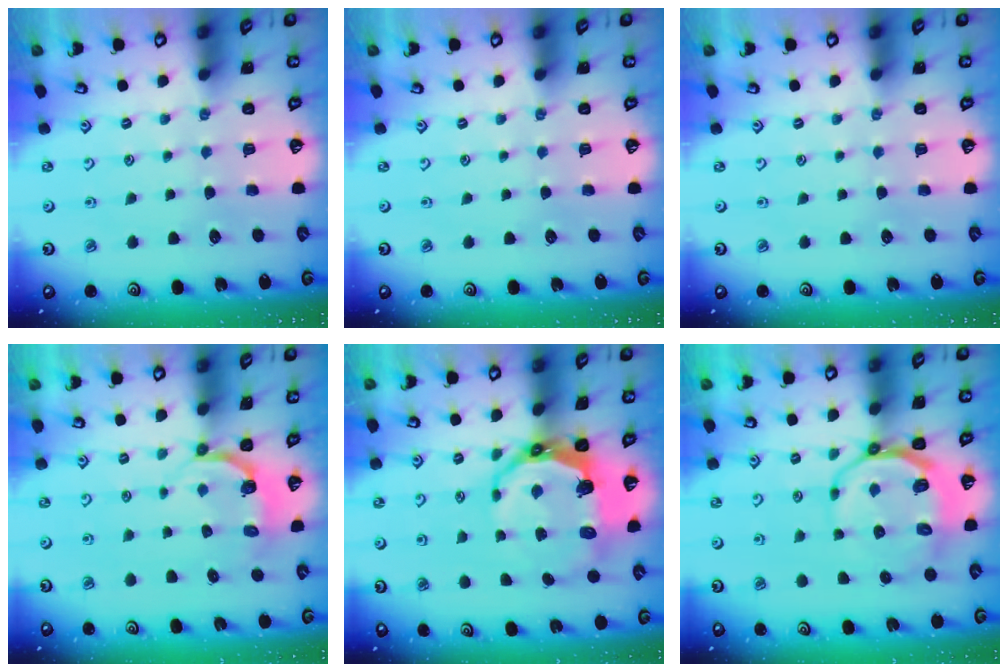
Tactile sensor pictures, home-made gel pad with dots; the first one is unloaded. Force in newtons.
{"total": 0.0}
{"total": 0.0}
{"total": 4.8, "press": 3.7, "slide": 3.0}
{"total": 11.7, "press": 10.6, "slide": 4.9}
{"total": 8.1, "press": 7.4, "slide": 3.4}